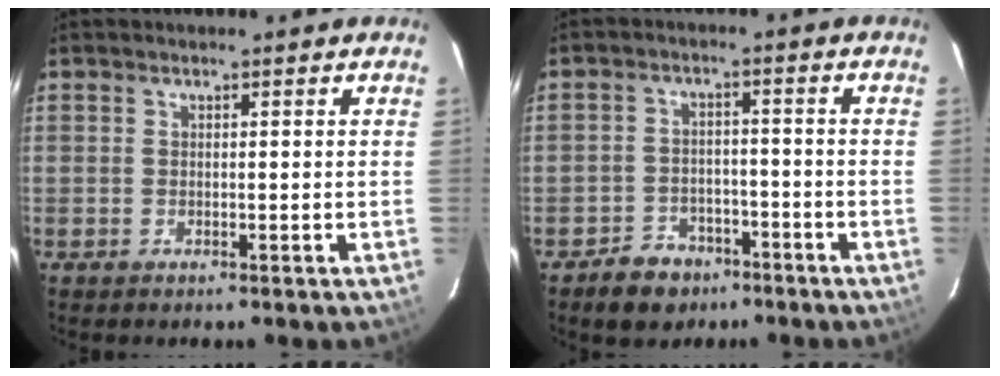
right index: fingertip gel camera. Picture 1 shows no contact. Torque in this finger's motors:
{"motor_torque": [-0.78, -0.54, -0.54, -0.21]}